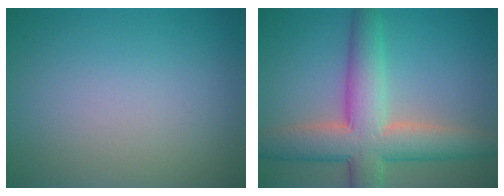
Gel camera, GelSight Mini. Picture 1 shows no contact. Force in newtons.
{"total": 8.5, "press": 8.5, "slide": 0.4}